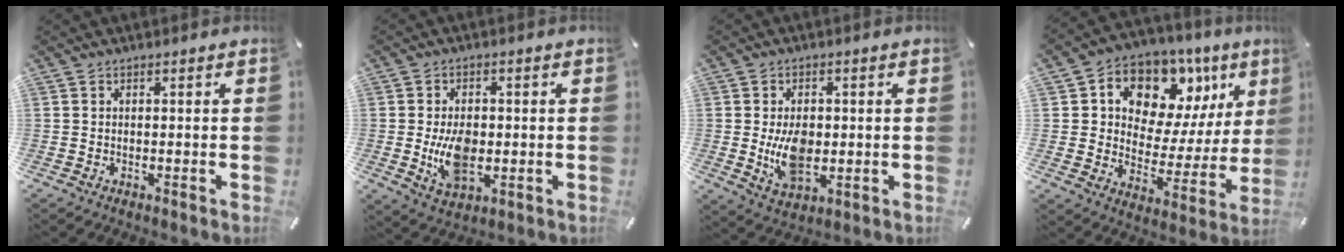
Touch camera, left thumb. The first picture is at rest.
{"total": 9.3, "force": [-0.7, 6.0, 7.1], "torque": [-0.139, -0.004, -0.013]}
{"total": 9.4, "force": [0.0, 6.2, 7.0], "torque": [-0.137, -0.009, -0.003]}
{"total": 12.1, "force": [7.3, 8.5, 4.5], "torque": [-0.064, -0.073, 0.129]}